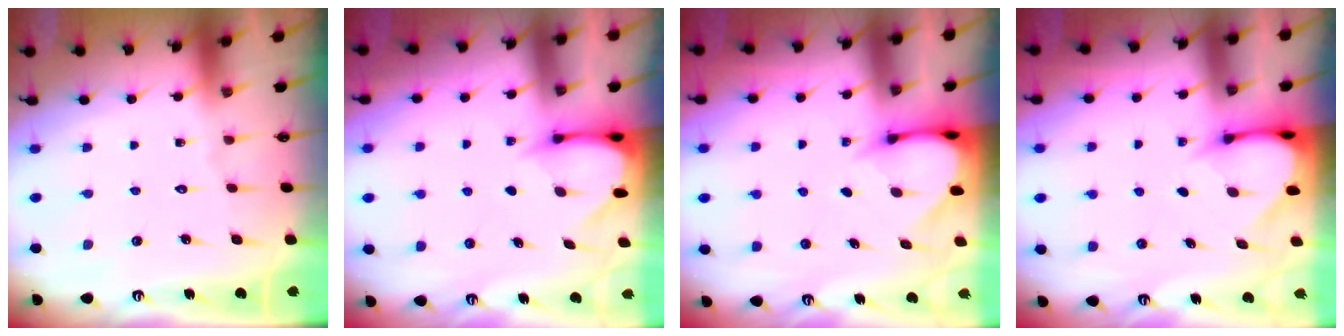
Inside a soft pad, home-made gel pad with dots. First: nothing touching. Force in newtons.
{"total": 3.3, "press": 3.2, "slide": 0.3}
{"total": 3.4, "press": 3.4, "slide": 0.3}
{"total": 3.3, "press": 3.3, "slide": 0.2}